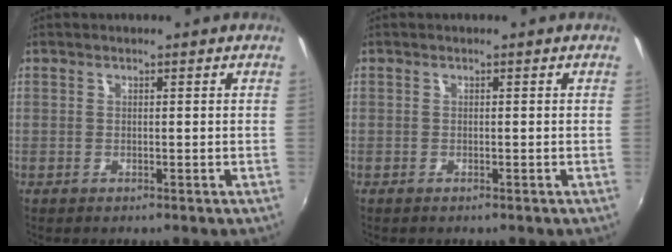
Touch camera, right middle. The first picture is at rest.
{"total": 0.0}